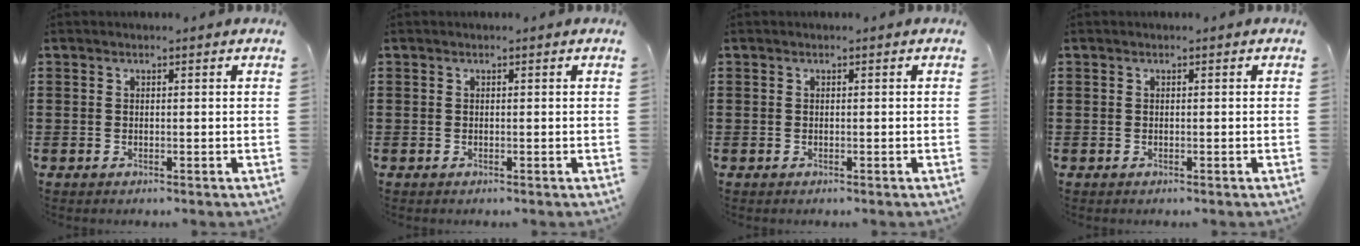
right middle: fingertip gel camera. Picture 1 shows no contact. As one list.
[{"total": 0.0}, {"total": 0.0}, {"total": 0.0}]